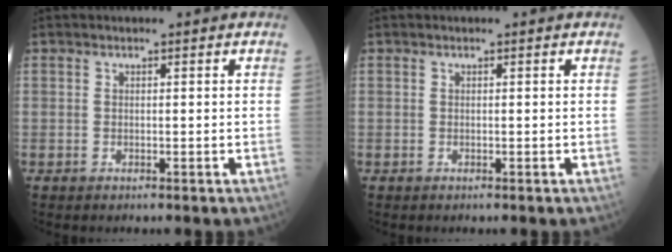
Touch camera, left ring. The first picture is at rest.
{"total": 0.0}